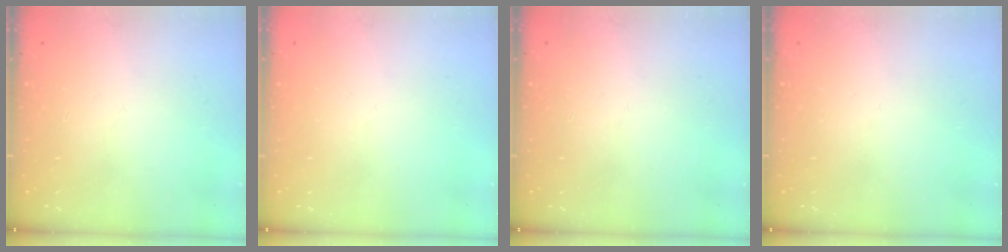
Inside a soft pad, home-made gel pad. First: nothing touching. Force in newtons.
{"total": 0.0}
{"total": 0.0}
{"total": 0.0}